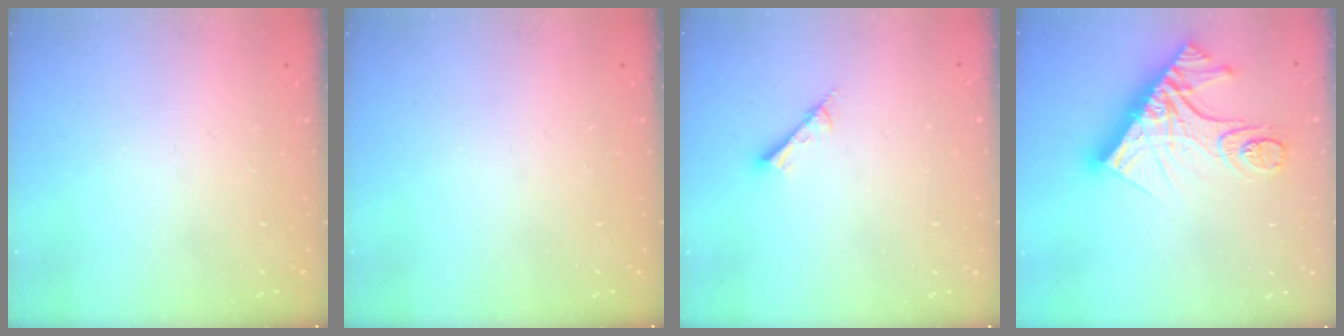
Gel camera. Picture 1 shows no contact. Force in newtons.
{"total": 0.0}
{"total": 2.6, "press": 2.6, "slide": 0.1}
{"total": 17.1, "press": 17.1, "slide": 1.4}